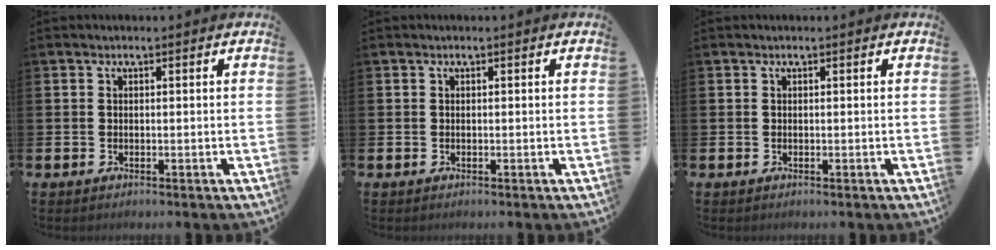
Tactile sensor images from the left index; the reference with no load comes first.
{"total": 0.0}
{"total": 0.0}